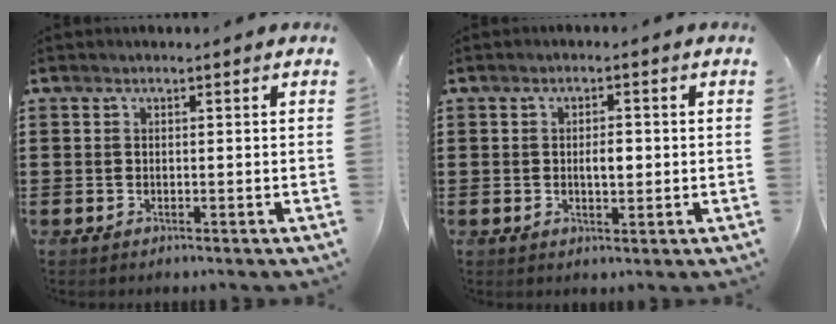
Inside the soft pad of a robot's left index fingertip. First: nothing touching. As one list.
[{"total": 2.8, "force": [0.0, 1.2, 2.5], "torque": [-0.041, 0.000, -0.003]}]